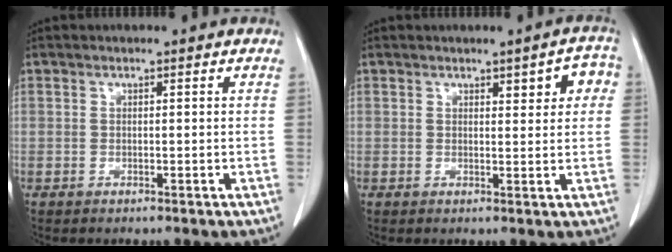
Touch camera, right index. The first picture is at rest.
{"total": 4.2, "force": [1.5, 1.4, 3.6], "torque": [-0.037, 0.011, 0.016]}